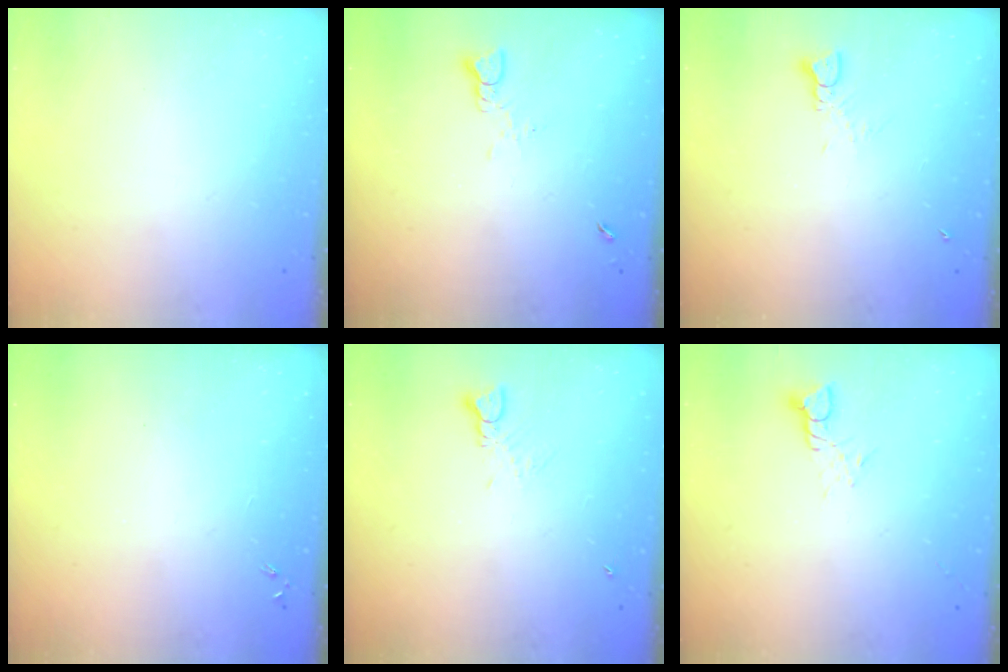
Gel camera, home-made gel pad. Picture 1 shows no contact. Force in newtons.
{"total": 1.3, "press": 1.2, "slide": 0.1}
{"total": 2.0, "press": 2.0, "slide": 0.1}
{"total": 0.0}
{"total": 3.0, "press": 2.9, "slide": 0.4}
{"total": 3.0, "press": 3.0, "slide": 0.3}